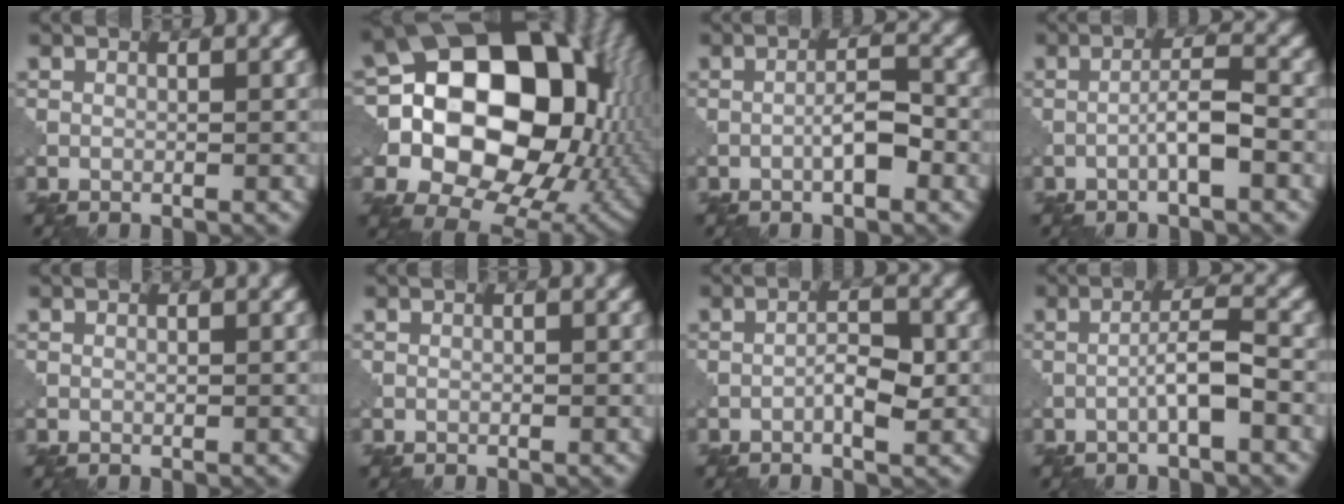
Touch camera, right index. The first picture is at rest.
{"total": 19.2, "force": [0.7, 14.5, 12.6], "torque": [-0.203, 0.010, 0.015]}
{"total": 2.5, "force": [-1.0, 0.5, 2.3], "torque": [-0.038, 0.009, -0.021]}
{"total": 2.9, "force": [-1.1, 0.3, 2.6], "torque": [-0.046, 0.011, -0.024]}
{"total": 0.0}
{"total": 0.0}
{"total": 2.7, "force": [-0.9, 0.8, 2.4], "torque": [-0.040, 0.005, -0.018]}
{"total": 3.2, "force": [-1.1, 0.3, 3.0], "torque": [-0.051, 0.012, -0.024]}